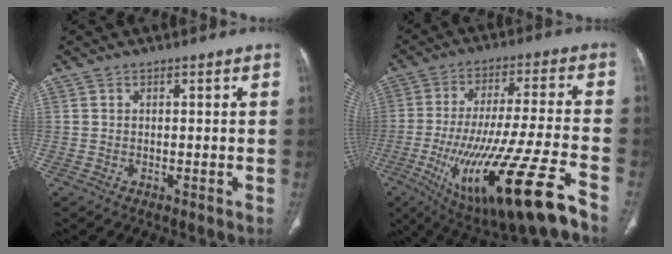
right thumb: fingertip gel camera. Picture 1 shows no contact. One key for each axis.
{"total": 23.8, "fx": -11.8, "fy": 4.1, "fz": 20.3, "tx": -0.374, "ty": 0.006, "tz": -0.190}